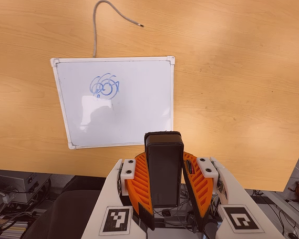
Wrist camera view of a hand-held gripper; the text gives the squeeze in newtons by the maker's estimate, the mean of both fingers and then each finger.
{"total": 8.7, "left": 7.7, "right": 9.7}